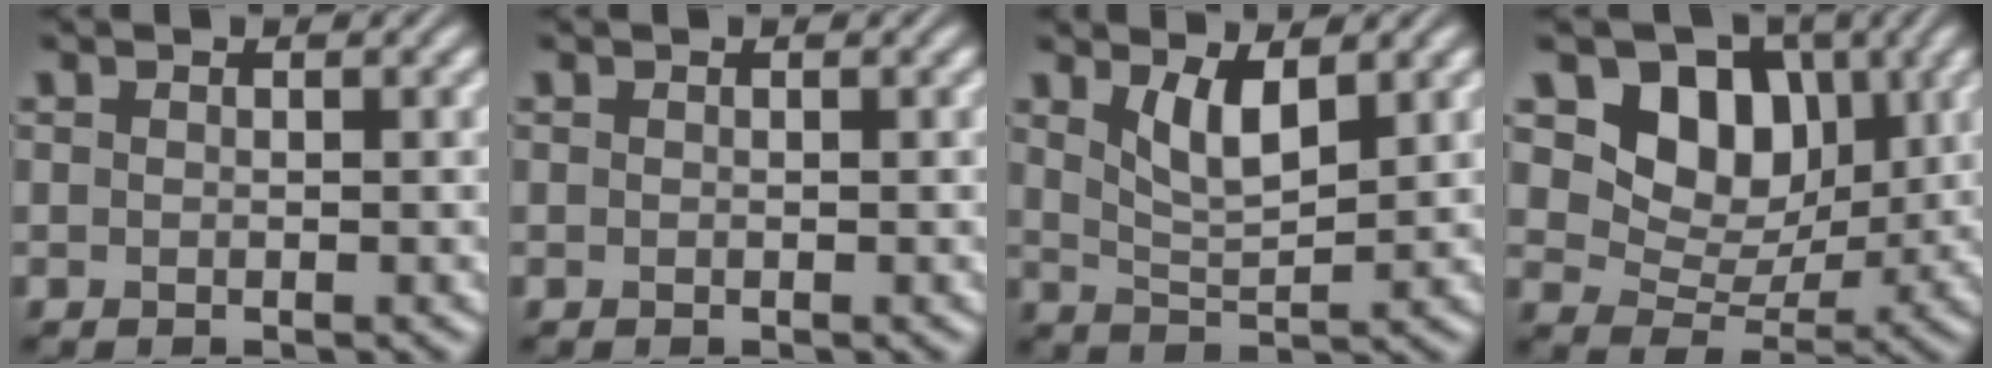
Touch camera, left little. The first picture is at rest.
{"total": 0.0}
{"total": 3.5, "force": [2.0, 1.1, 2.7], "torque": [-0.057, -0.009, 0.041]}
{"total": 7.3, "force": [2.7, 5.5, 4.0], "torque": [-0.059, -0.010, 0.031]}